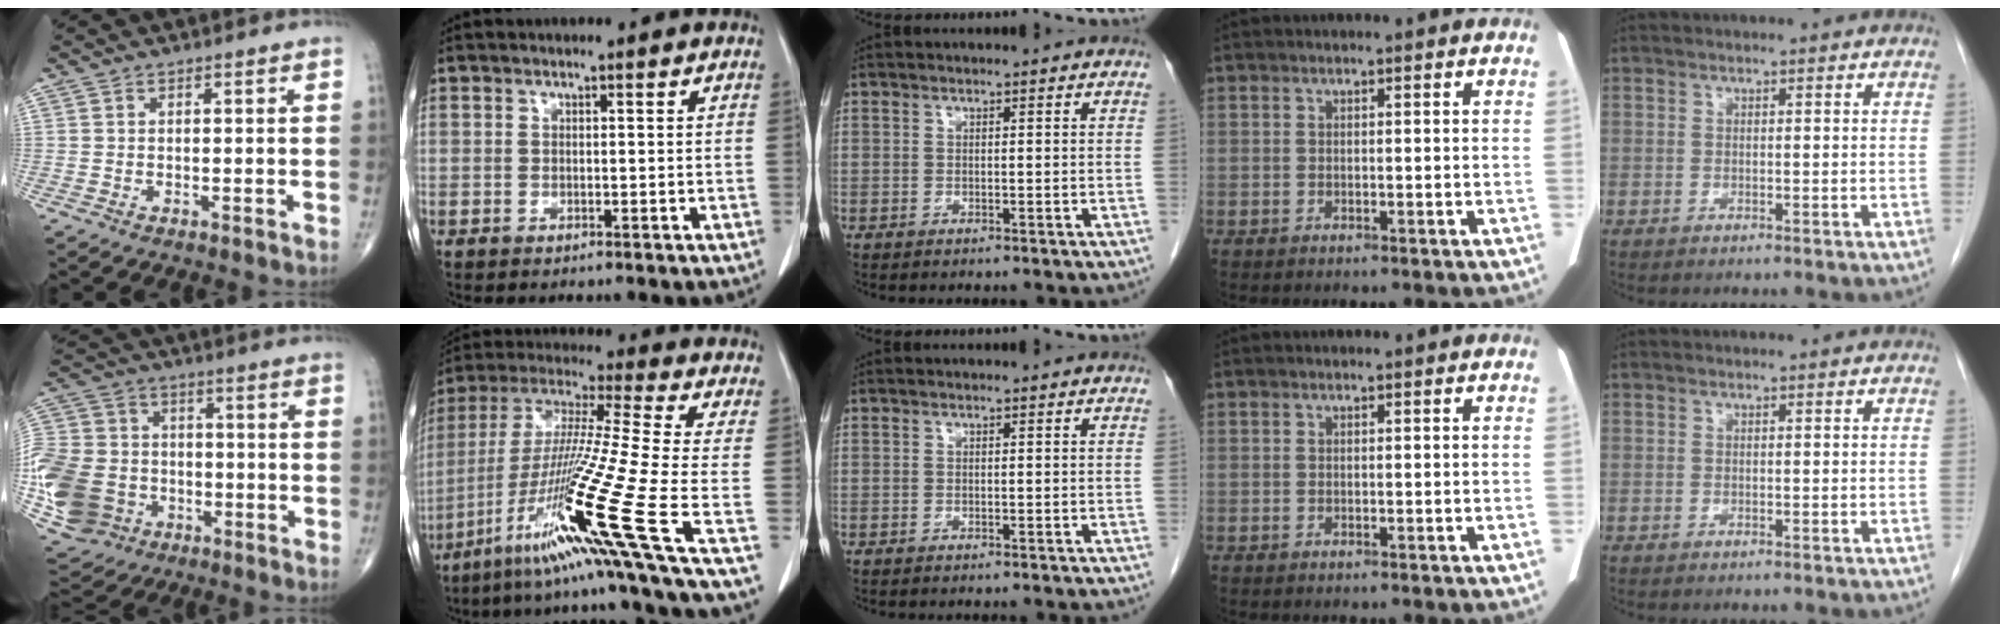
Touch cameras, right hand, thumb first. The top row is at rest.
{"thumb": {"total": 22.0, "force": [-5.9, 17.8, 11.6], "torque": [-0.274, 0.019, -0.102]}, "index": {"total": 20.5, "force": [-10.3, -3.7, 17.4], "torque": [-0.344, -0.038, -0.194]}}